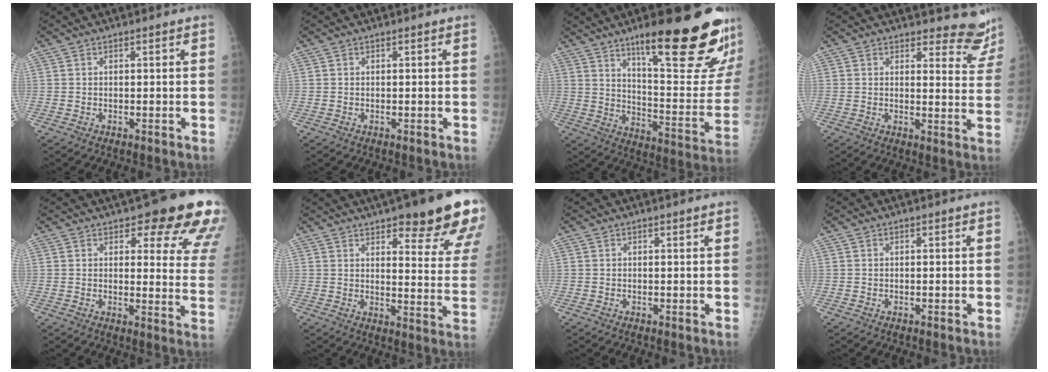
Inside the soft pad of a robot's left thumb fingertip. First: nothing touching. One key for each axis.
{"total": 0.0}
{"total": 27.4, "fx": 16.6, "fy": 5.8, "fz": 21.0, "tx": -0.248, "ty": -0.084, "tz": 0.251}
{"total": 9.2, "fx": 8.9, "fy": 2.4, "fz": 0.4, "tx": 0.035, "ty": -0.087, "tz": 0.075}
{"total": 17.0, "fx": 11.7, "fy": 5.5, "fz": 11.1, "tx": -0.086, "ty": -0.052, "tz": 0.122}
{"total": 22.6, "fx": 15.7, "fy": 5.5, "fz": 15.2, "tx": -0.168, "ty": -0.066, "tz": 0.188}
{"total": 0.6, "fx": 0.4, "fy": 0.2, "fz": 0.3, "tx": -0.007, "ty": -0.001, "tz": 0.004}
{"total": 0.0}